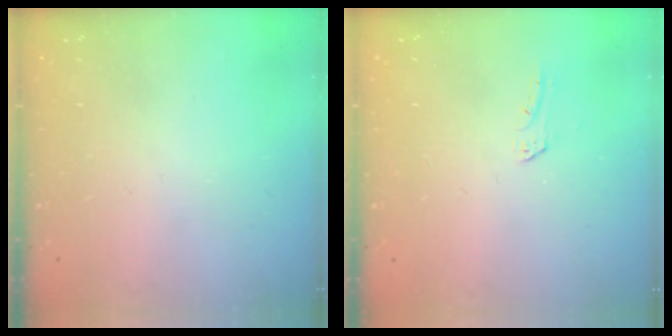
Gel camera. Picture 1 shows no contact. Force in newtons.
{"total": 2.1, "press": 2.1, "slide": 0.2}